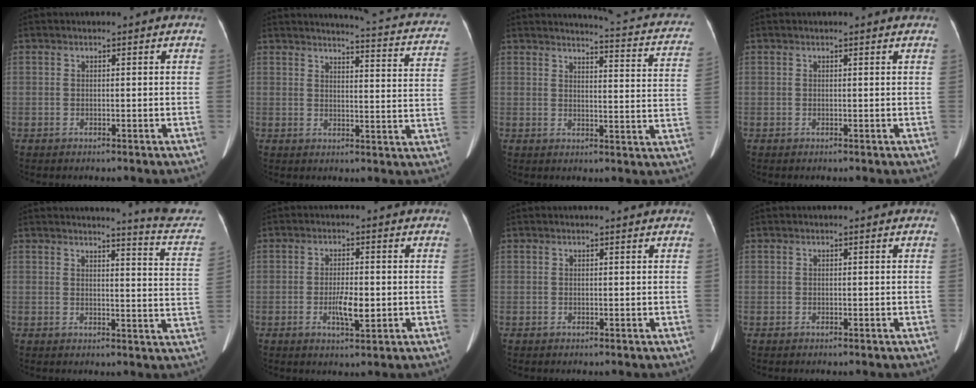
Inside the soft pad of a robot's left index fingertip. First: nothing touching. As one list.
[{"total": 16.9, "force": [15.3, 1.9, 6.8], "torque": [-0.072, -0.061, 0.148]}, {"total": 14.4, "force": [13.1, 1.9, 5.7], "torque": [-0.053, -0.055, 0.117]}, {"total": 0.9, "force": [0.8, 0.0, 0.2], "torque": [-0.011, -0.001, 0.006]}, {"total": 10.8, "force": [10.5, -0.6, 2.5], "torque": [-0.021, -0.075, 0.097]}, {"total": 4.3, "force": [-1.1, 1.1, 4.0], "torque": [-0.075, -0.005, -0.014]}, {"total": 0.9, "force": [0.9, 0.1, 0.2], "torque": [-0.009, 0.004, 0.009]}, {"total": 0.0}]